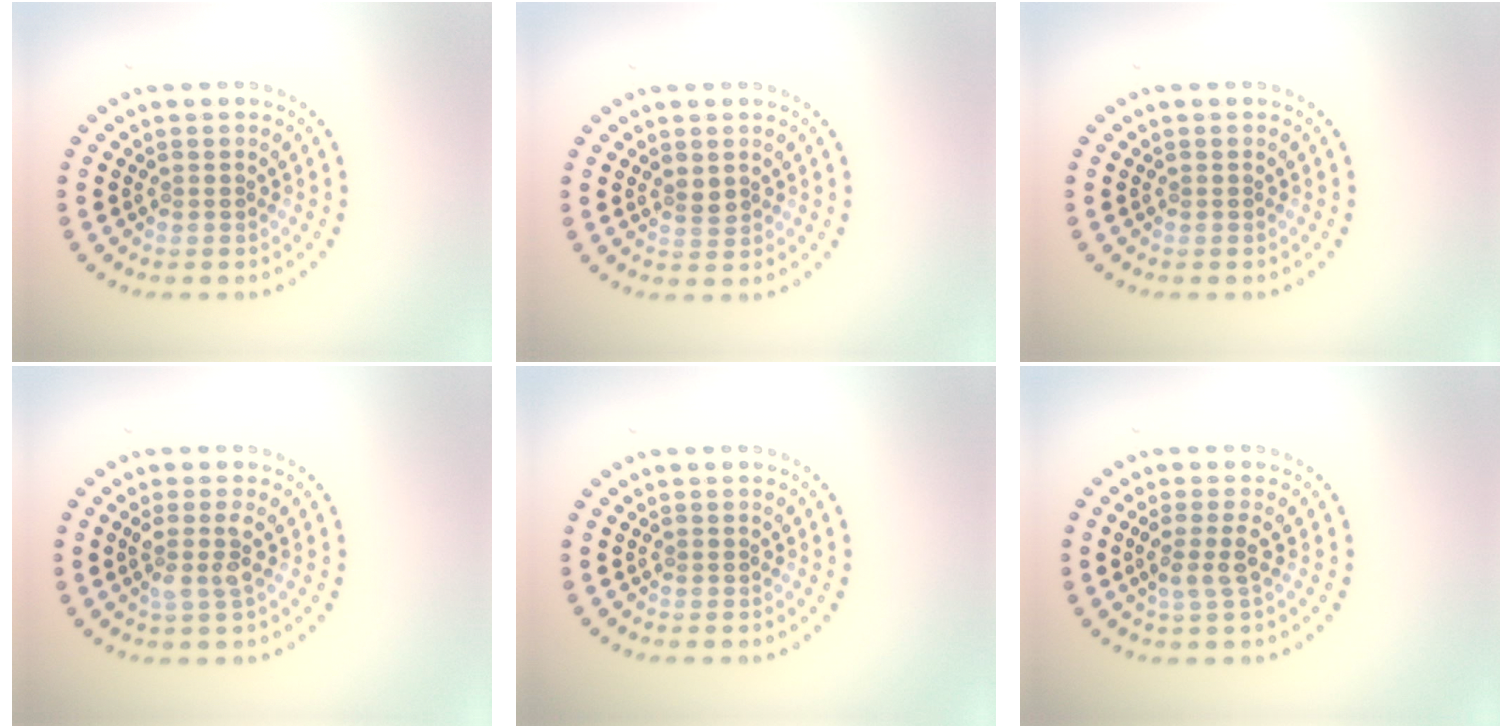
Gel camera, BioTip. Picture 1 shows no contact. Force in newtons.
{"total": 1.1, "press": 1.0, "slide": 0.4}
{"total": 0.0}
{"total": 2.0, "press": 1.6, "slide": 1.2}
{"total": 0.0}
{"total": 2.0, "press": 1.7, "slide": 1.2}